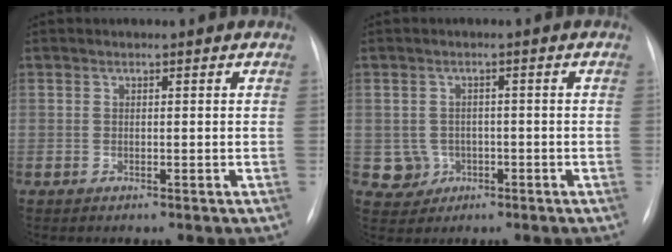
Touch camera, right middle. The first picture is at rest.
{"total": 3.7, "force": [-0.9, 3.6, 0.1], "torque": [0.006, 0.010, -0.008]}